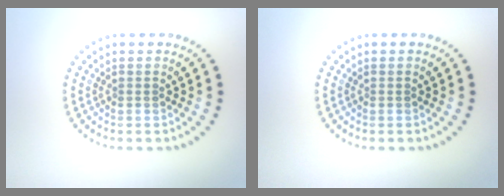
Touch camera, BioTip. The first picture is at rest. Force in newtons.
{"total": 0.0}